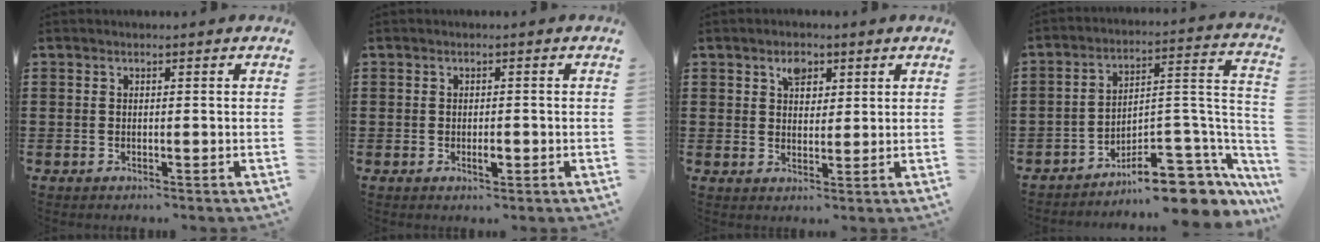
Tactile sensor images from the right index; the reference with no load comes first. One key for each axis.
{"total": 1.8, "fx": -0.5, "fy": 0.7, "fz": 1.5, "tx": -0.028, "ty": 0.001, "tz": -0.008}
{"total": 3.2, "fx": 1.9, "fy": 2.1, "fz": 1.6, "tx": -0.023, "ty": 0.000, "tz": 0.031}
{"total": 11.0, "fx": -9.0, "fy": 3.0, "fz": 5.7, "tx": -0.067, "ty": 0.033, "tz": -0.168}